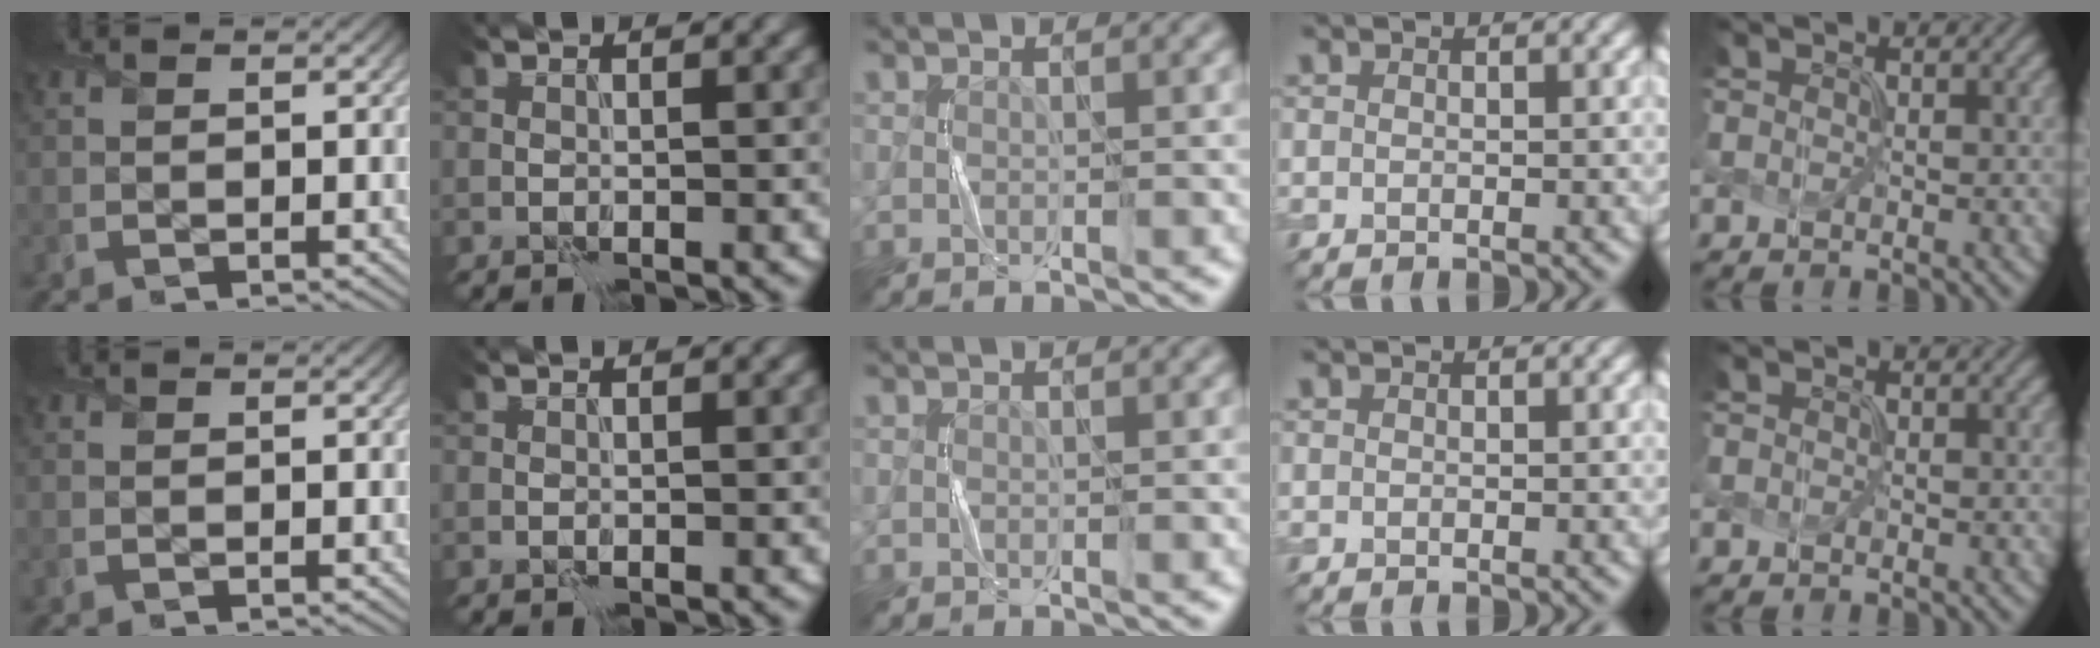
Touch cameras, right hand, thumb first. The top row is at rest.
{}